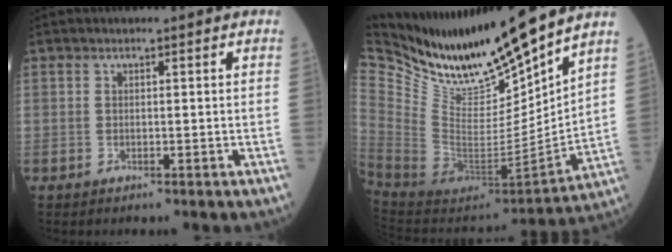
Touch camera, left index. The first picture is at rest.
{"total": 17.3, "force": [15.7, 1.4, 7.2], "torque": [-0.141, -0.047, 0.299]}